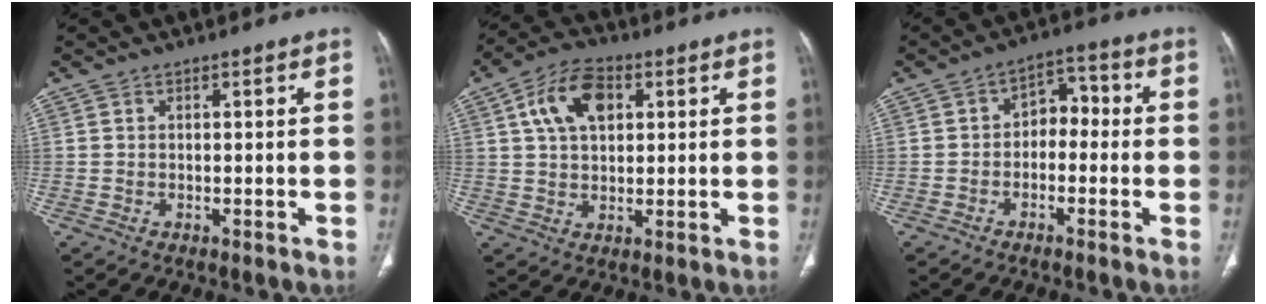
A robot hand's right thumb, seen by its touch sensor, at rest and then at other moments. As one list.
[{"total": 10.5, "force": [3.5, 6.4, 7.5], "torque": [-0.123, 0.007, 0.056]}, {"total": 5.9, "force": [-0.9, 4.2, 4.0], "torque": [-0.034, 0.035, -0.028]}]